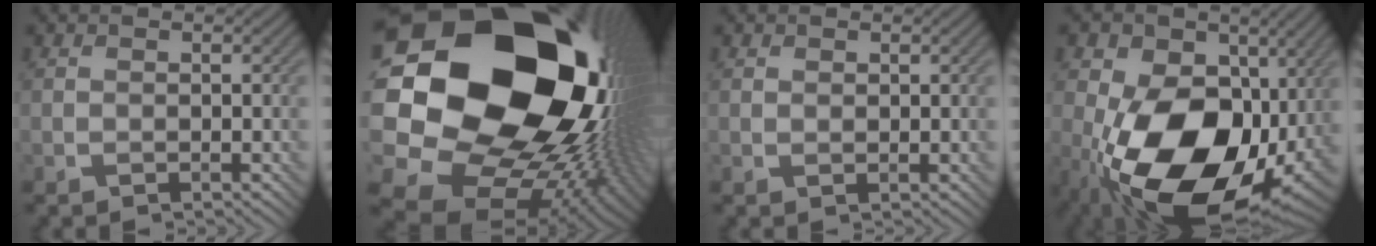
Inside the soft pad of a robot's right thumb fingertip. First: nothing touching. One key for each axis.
{"total": 24.4, "fx": 4.9, "fy": 19.3, "fz": 14.1, "tx": -0.329, "ty": -0.028, "tz": 0.105}
{"total": 0.6, "fx": 0.4, "fy": 0.3, "fz": 0.2, "tx": -0.003, "ty": -0.002, "tz": 0.009}
{"total": 19.2, "fx": -2.2, "fy": 13.0, "fz": 13.9, "tx": -0.249, "ty": -0.033, "tz": -0.038}